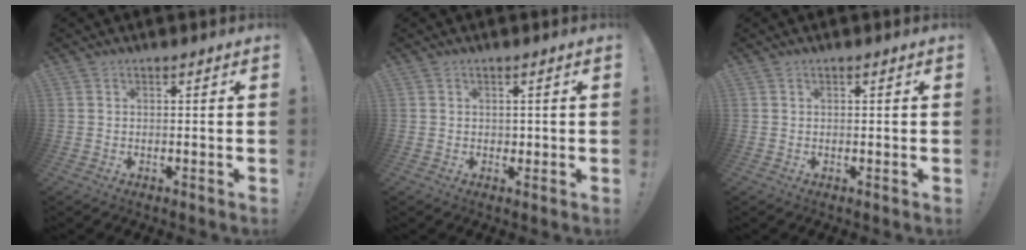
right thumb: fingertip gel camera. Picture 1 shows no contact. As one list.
[{"total": 1.1, "force": [0.2, 1.1, 0.2], "torque": [0.003, -0.001, 0.003]}, {"total": 0.0}]